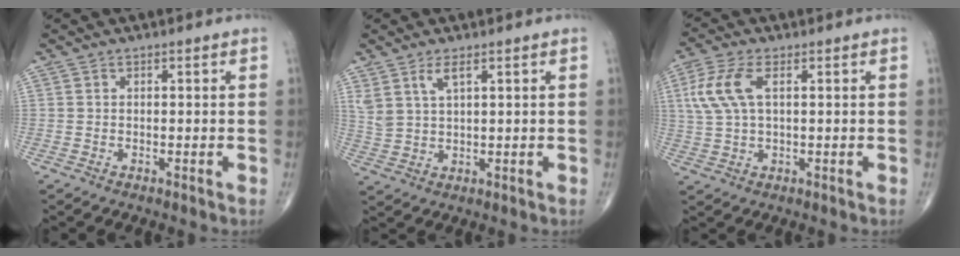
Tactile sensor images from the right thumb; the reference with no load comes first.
{"total": 4.4, "force": [2.6, 1.5, 3.3], "torque": [-0.073, -0.011, 0.060]}
{"total": 8.1, "force": [2.1, 3.9, 6.8], "torque": [-0.169, 0.012, 0.043]}